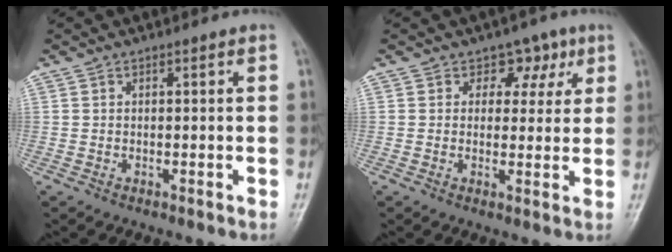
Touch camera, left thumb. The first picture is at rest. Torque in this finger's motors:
{"motor_torque": [-0.44, 0.43, -0.04, 0.25, 0.05]}